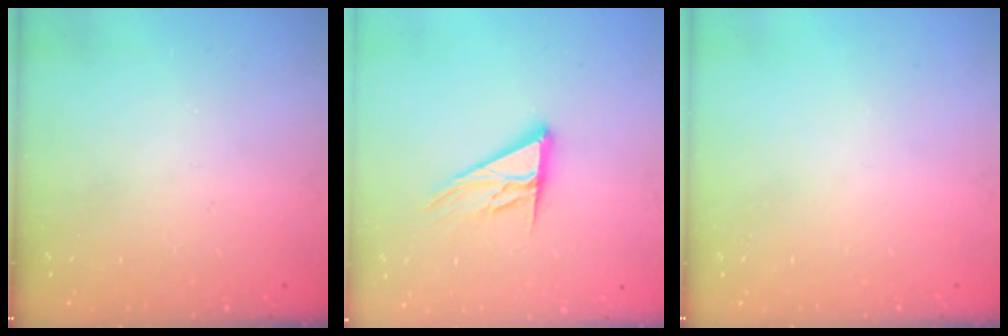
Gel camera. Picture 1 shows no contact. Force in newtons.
{"total": 13.1, "press": 12.9, "slide": 2.5}
{"total": 0.0}